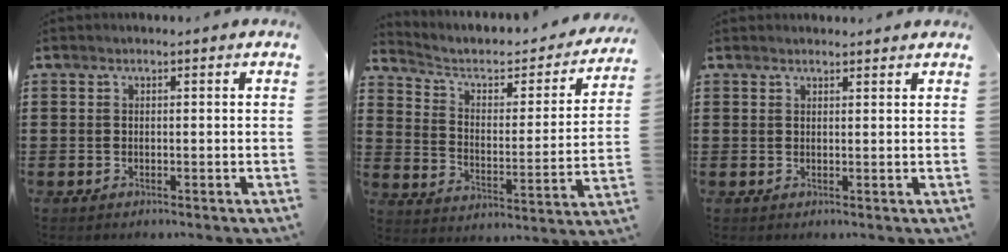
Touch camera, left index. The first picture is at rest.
{"total": 4.3, "force": [2.9, 2.3, 2.1], "torque": [-0.061, -0.018, 0.041]}
{"total": 1.3, "force": [1.2, 0.2, 0.2], "torque": [-0.006, 0.000, 0.024]}